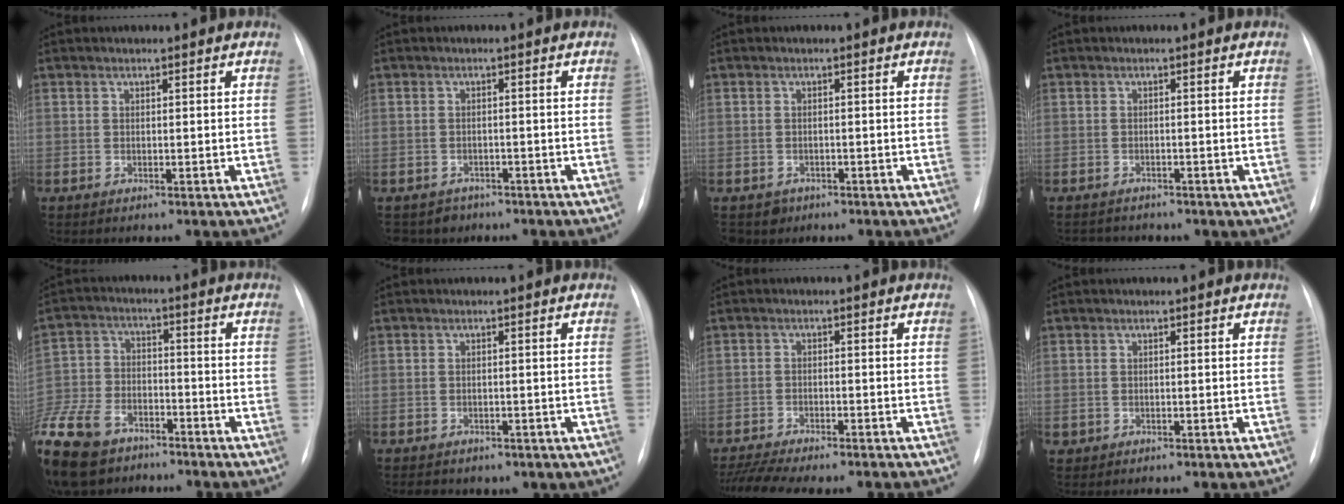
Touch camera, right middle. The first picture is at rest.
{"total": 3.5, "force": [-2.6, 2.3, -0.5], "torque": [0.009, 0.004, -0.041]}
{"total": 2.8, "force": [-1.7, 2.2, 0.0], "torque": [0.003, 0.003, -0.026]}
{"total": 4.4, "force": [-3.6, 2.3, 0.9], "torque": [-0.020, 0.002, -0.039]}
{"total": 17.0, "force": [-12.1, 8.7, 8.2], "torque": [-0.218, -0.025, -0.216]}
{"total": 5.6, "force": [-4.0, 3.4, 2.1], "torque": [-0.035, 0.008, -0.033]}
{"total": 10.8, "force": [-9.6, 1.4, 4.7], "torque": [-0.072, -0.002, -0.139]}
{"total": 0.6, "force": [-0.2, 0.5, 0.0], "torque": [-0.006, 0.002, -0.002]}